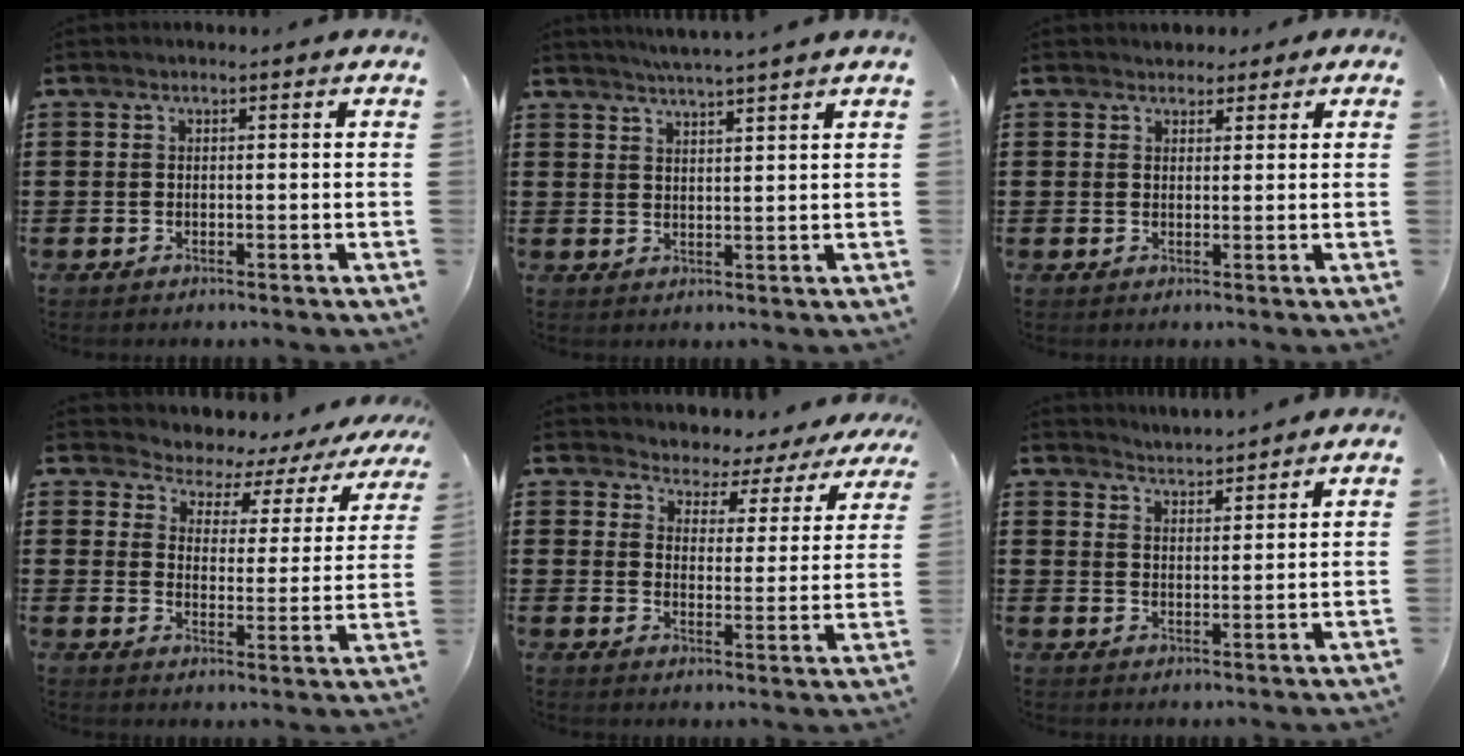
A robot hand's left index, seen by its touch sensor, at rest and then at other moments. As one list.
[{"total": 2.9, "force": [2.8, -0.8, 0.3], "torque": [-0.013, -0.011, 0.051]}, {"total": 2.2, "force": [1.6, 1.5, 0.0], "torque": [0.001, 0.006, 0.028]}, {"total": 3.3, "force": [3.1, 1.0, 0.4], "torque": [-0.031, -0.028, 0.043]}, {"total": 3.4, "force": [3.3, 0.8, -0.4], "torque": [-0.018, -0.025, 0.049]}, {"total": 3.1, "force": [3.0, -0.2, -0.3], "torque": [-0.005, -0.012, 0.056]}]